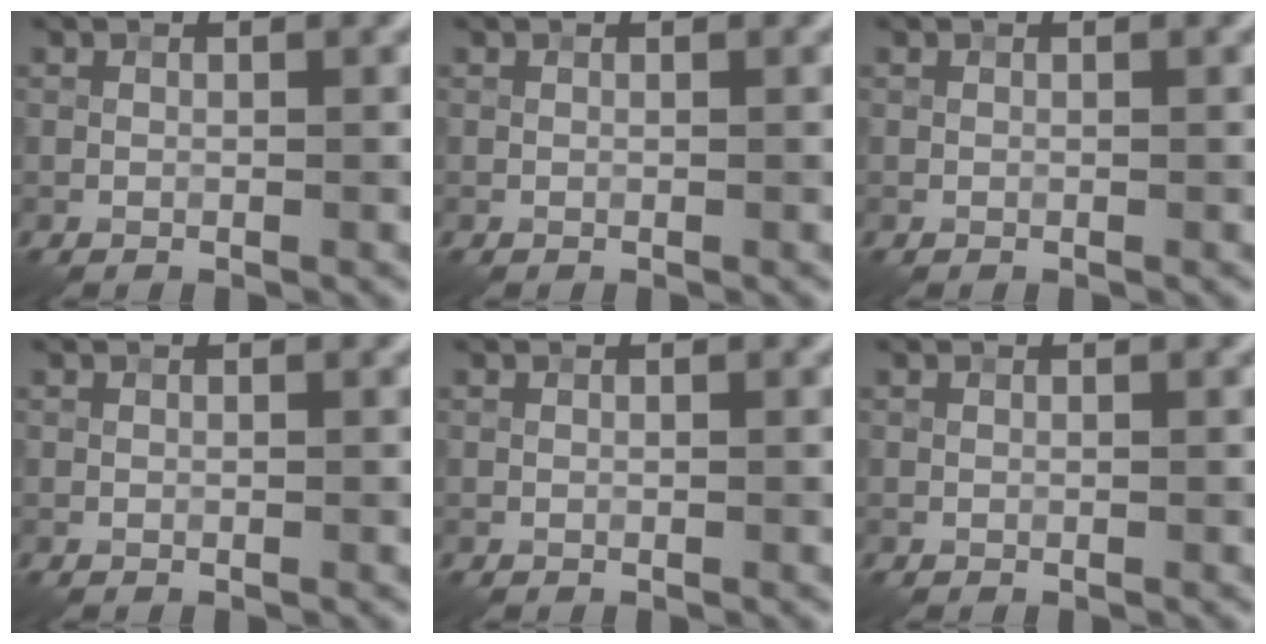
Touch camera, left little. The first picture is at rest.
{"total": 0.0}
{"total": 0.0}
{"total": 0.0}
{"total": 0.0}
{"total": 0.0}